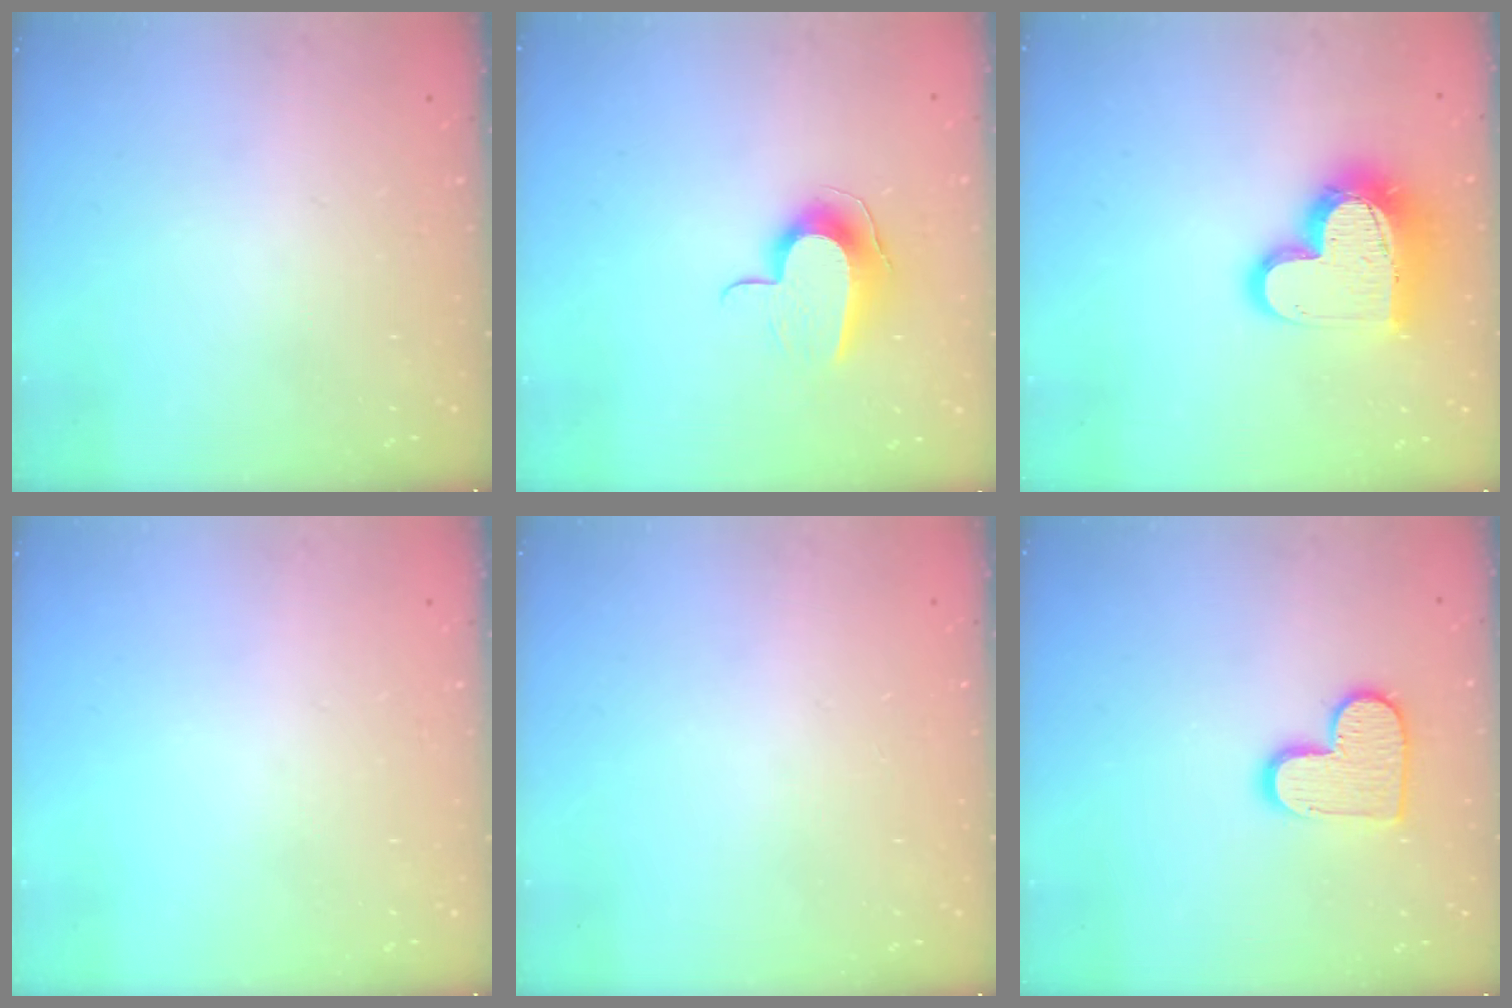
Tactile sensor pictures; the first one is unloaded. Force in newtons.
{"total": 9.5, "press": 9.5, "slide": 0.5}
{"total": 17.3, "press": 17.3, "slide": 1.4}
{"total": 0.0}
{"total": 0.7, "press": 0.7, "slide": 0.1}
{"total": 11.6, "press": 11.6, "slide": 0.7}